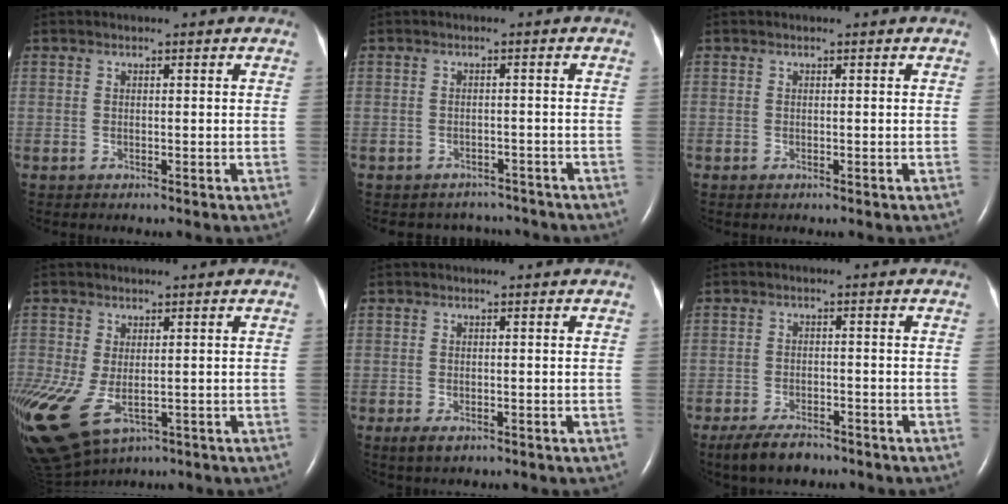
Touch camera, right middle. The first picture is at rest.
{"total": 4.0, "force": [-3.7, 1.6, -0.7], "torque": [0.005, 0.013, -0.044]}
{"total": 0.0}
{"total": 15.5, "force": [-6.2, 10.1, 9.9], "torque": [-0.288, -0.027, -0.089]}
{"total": 1.6, "force": [-0.7, 0.7, 1.2], "torque": [-0.025, -0.003, -0.007]}
{"total": 5.1, "force": [-3.9, 1.9, 2.6], "torque": [-0.053, -0.005, -0.064]}